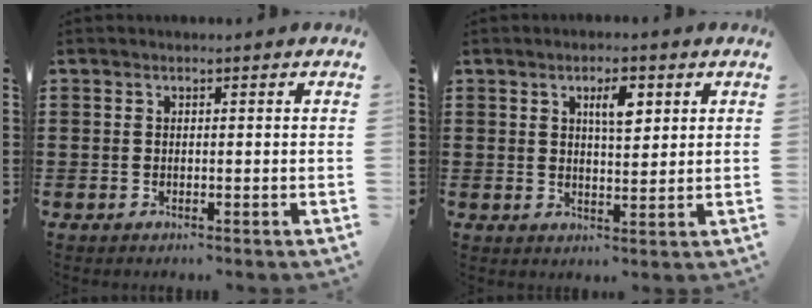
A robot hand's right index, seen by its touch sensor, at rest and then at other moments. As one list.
[{"total": 4.3, "force": [1.8, 1.5, 3.6], "torque": [-0.060, 0.003, 0.026]}]